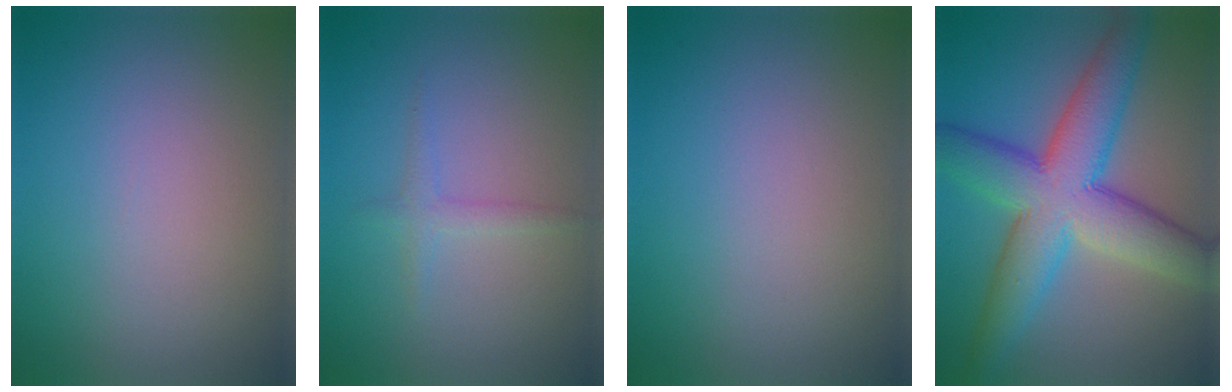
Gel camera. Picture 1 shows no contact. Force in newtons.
{"total": 1.3, "press": 1.3, "slide": 0.0}
{"total": 0.0}
{"total": 10.2, "press": 10.2, "slide": 0.2}